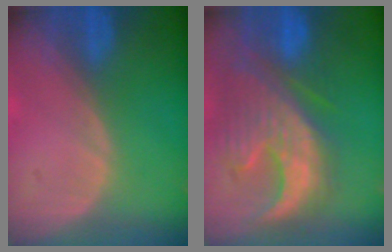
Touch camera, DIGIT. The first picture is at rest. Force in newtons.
{"total": 12.2, "press": 11.2, "slide": 4.9}